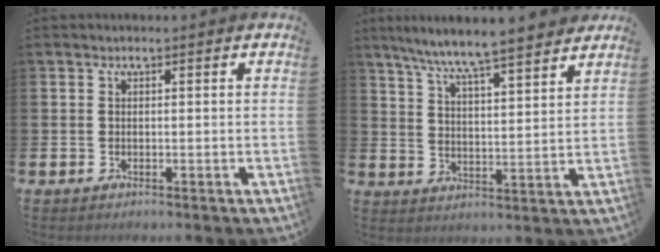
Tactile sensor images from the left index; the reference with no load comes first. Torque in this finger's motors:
{"motor_torque": [1.04, -1.10, 0.97, 0.21]}